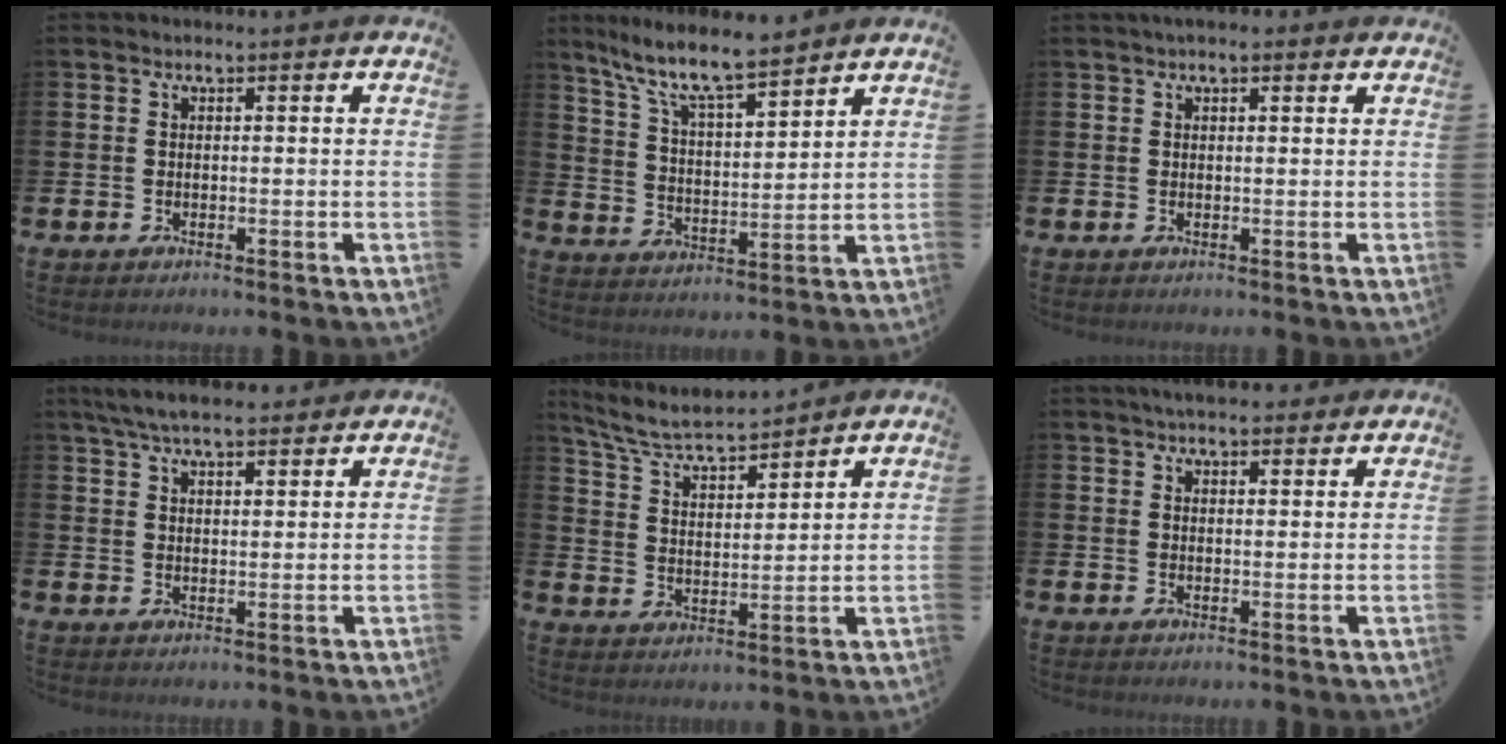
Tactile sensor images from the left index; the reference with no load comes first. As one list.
[{"total": 11.7, "force": [10.0, 2.4, 5.6], "torque": [-0.138, -0.062, 0.172]}, {"total": 1.4, "force": [1.2, 0.4, 0.7], "torque": [-0.007, 0.003, 0.019]}, {"total": 6.0, "force": [5.5, 1.2, 2.0], "torque": [-0.052, -0.015, 0.102]}, {"total": 6.7, "force": [6.3, 0.9, 2.2], "torque": [-0.075, -0.037, 0.109]}, {"total": 3.6, "force": [3.5, 0.8, 0.7], "torque": [-0.020, -0.009, 0.064]}]